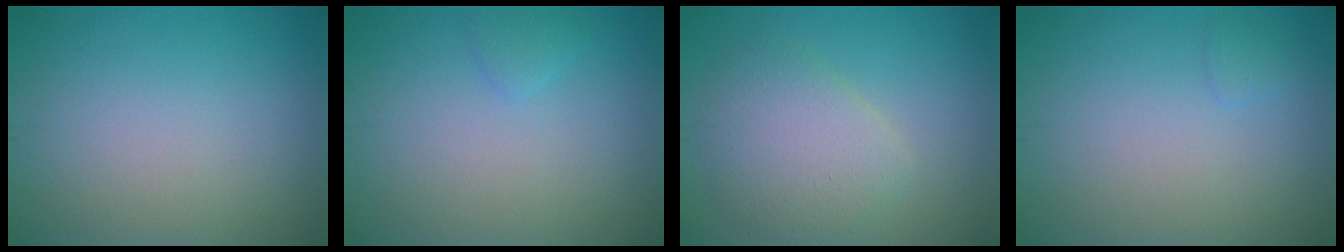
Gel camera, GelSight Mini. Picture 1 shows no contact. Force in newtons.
{"total": 0.9, "press": 0.9, "slide": 0.1}
{"total": 4.4, "press": 4.4, "slide": 0.1}
{"total": 0.7, "press": 0.7, "slide": 0.1}